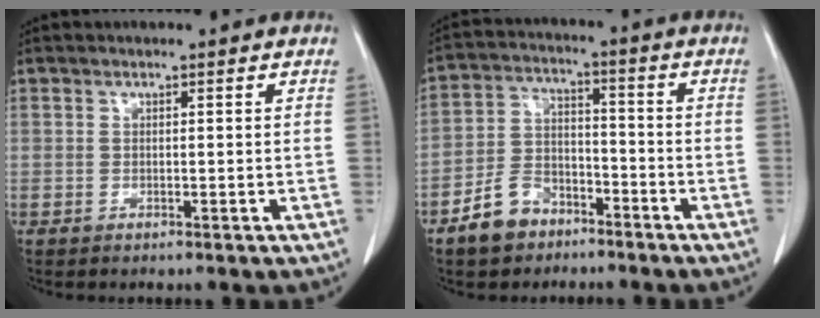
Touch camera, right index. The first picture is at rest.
{"total": 7.9, "force": [-5.3, 4.9, 3.1], "torque": [-0.072, 0.013, -0.093]}